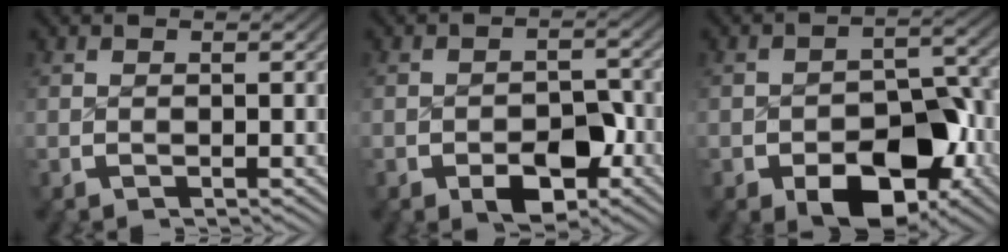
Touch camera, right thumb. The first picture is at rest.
{"total": 5.0, "force": [-1.7, 3.2, 3.4], "torque": [-0.058, -0.027, -0.018]}
{"total": 9.2, "force": [-3.2, 5.5, 6.6], "torque": [-0.114, -0.044, -0.030]}